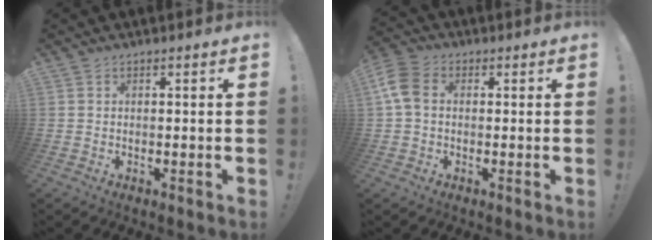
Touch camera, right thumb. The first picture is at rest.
{"total": 8.3, "force": [1.2, 5.9, 5.7], "torque": [-0.123, 0.010, 0.030]}